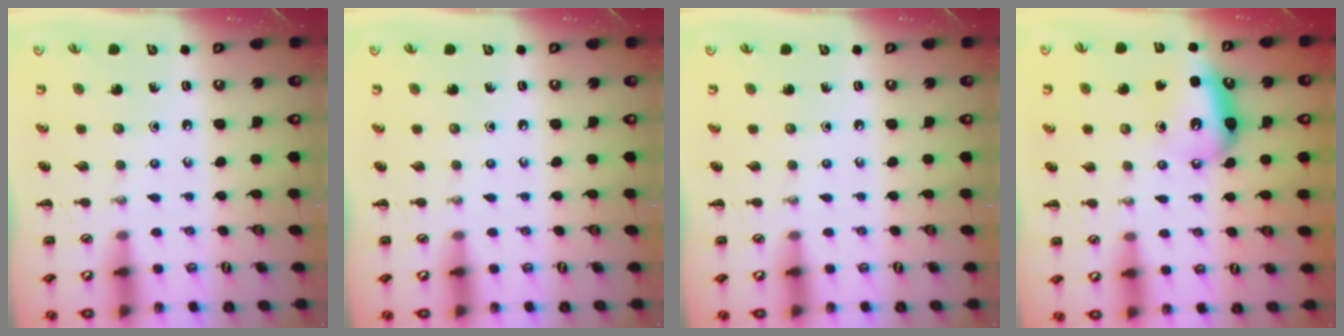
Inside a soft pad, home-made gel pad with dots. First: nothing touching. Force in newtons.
{"total": 0.0}
{"total": 0.0}
{"total": 9.0, "press": 9.0, "slide": 0.9}